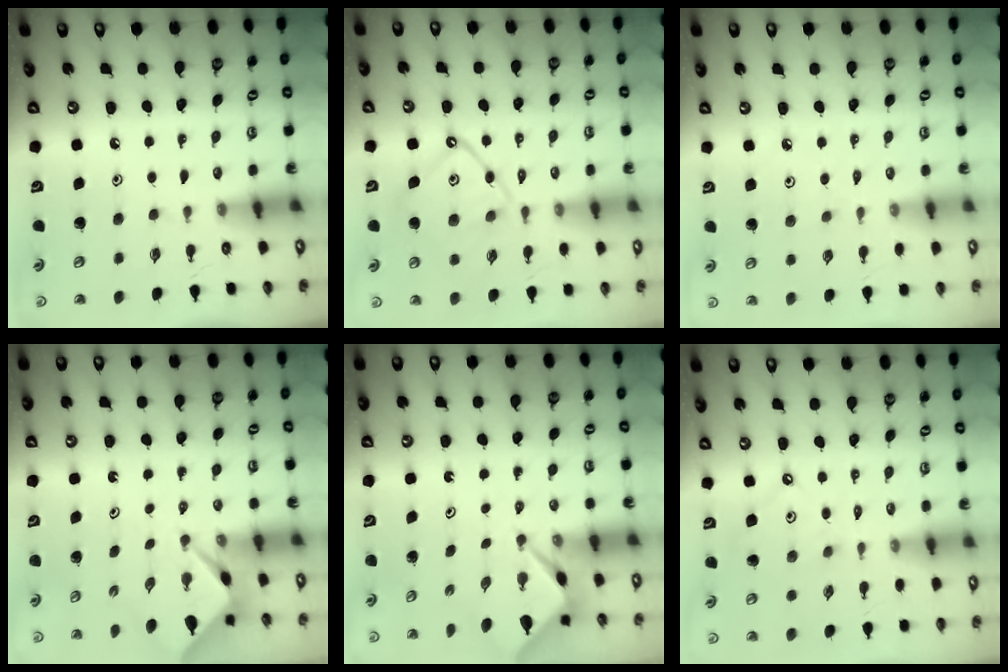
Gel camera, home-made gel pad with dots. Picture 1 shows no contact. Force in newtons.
{"total": 10.9, "press": 10.8, "slide": 1.1}
{"total": 3.2, "press": 3.2, "slide": 0.6}
{"total": 2.6, "press": 2.6, "slide": 0.3}
{"total": 2.8, "press": 2.8, "slide": 0.1}
{"total": 3.1, "press": 3.1, "slide": 0.5}